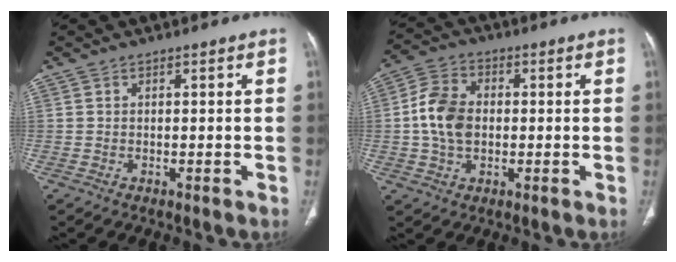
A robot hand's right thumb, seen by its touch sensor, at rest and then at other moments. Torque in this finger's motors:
{"motor_torque": [0.30, 0.67, 0.87, -0.77, 0.29]}